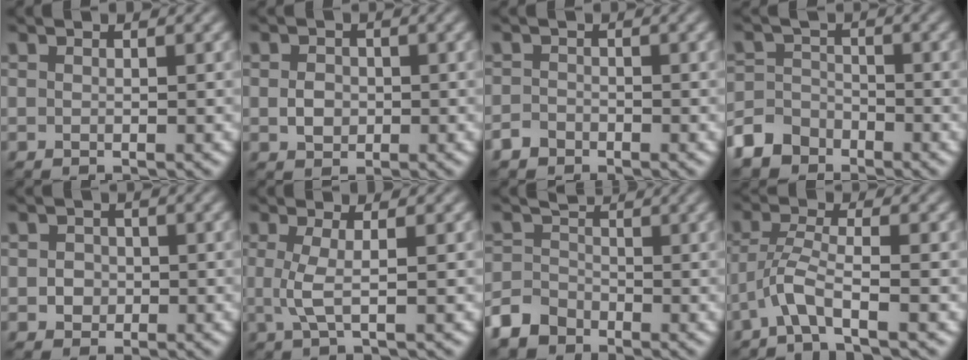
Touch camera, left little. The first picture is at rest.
{"total": 1.9, "force": [-0.2, 1.6, 1.0], "torque": [-0.019, -0.002, -0.007]}
{"total": 1.4, "force": [-1.1, 0.8, 0.2], "torque": [0.001, 0.000, -0.023]}
{"total": 4.3, "force": [-3.5, 2.5, 0.7], "torque": [-0.008, -0.005, -0.070]}
{"total": 1.5, "force": [-0.2, 1.4, 0.6], "torque": [-0.005, -0.002, -0.005]}
{"total": 2.4, "force": [0.0, 0.5, 2.3], "torque": [-0.051, -0.001, -0.003]}
{"total": 3.4, "force": [-2.2, 2.4, 1.1], "torque": [-0.025, 0.003, -0.054]}
{"total": 3.2, "force": [-1.9, 0.4, 2.6], "torque": [-0.059, 0.003, -0.049]}